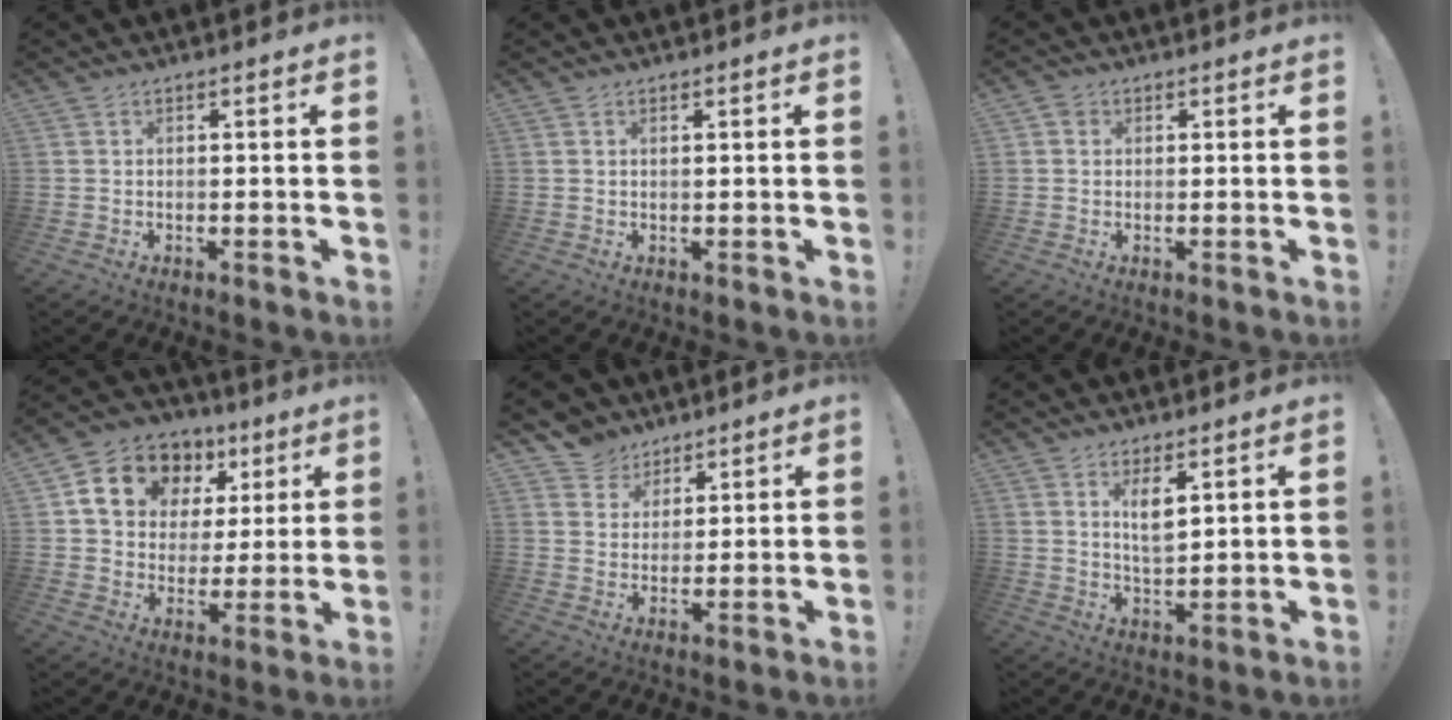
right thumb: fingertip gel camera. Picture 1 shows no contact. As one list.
[{"total": 0.6, "force": [0.4, 0.0, 0.4], "torque": [-0.007, 0.000, 0.007]}, {"total": 1.6, "force": [0.6, 1.5, 0.5], "torque": [-0.003, 0.000, 0.009]}, {"total": 15.1, "force": [7.4, 11.2, 6.8], "torque": [-0.105, -0.030, 0.144]}, {"total": 6.8, "force": [4.8, 4.8, 0.3], "torque": [-0.019, -0.037, 0.098]}, {"total": 5.9, "force": [3.3, 2.7, 4.1], "torque": [-0.067, -0.019, 0.057]}]